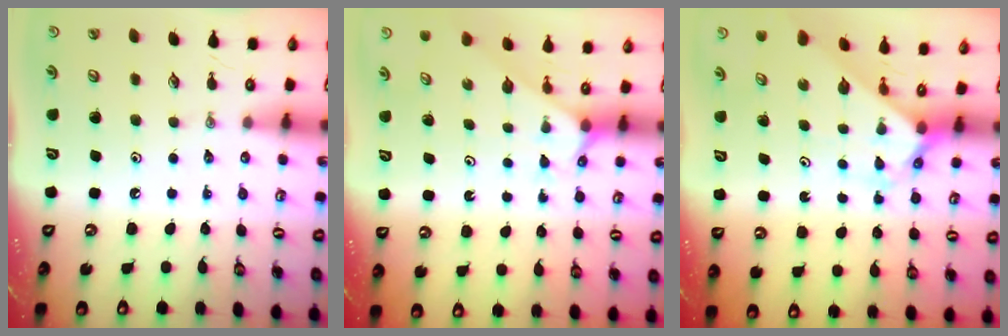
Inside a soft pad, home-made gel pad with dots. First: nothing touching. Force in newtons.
{"total": 2.9, "press": 2.9, "slide": 0.4}
{"total": 2.2, "press": 2.2, "slide": 0.2}